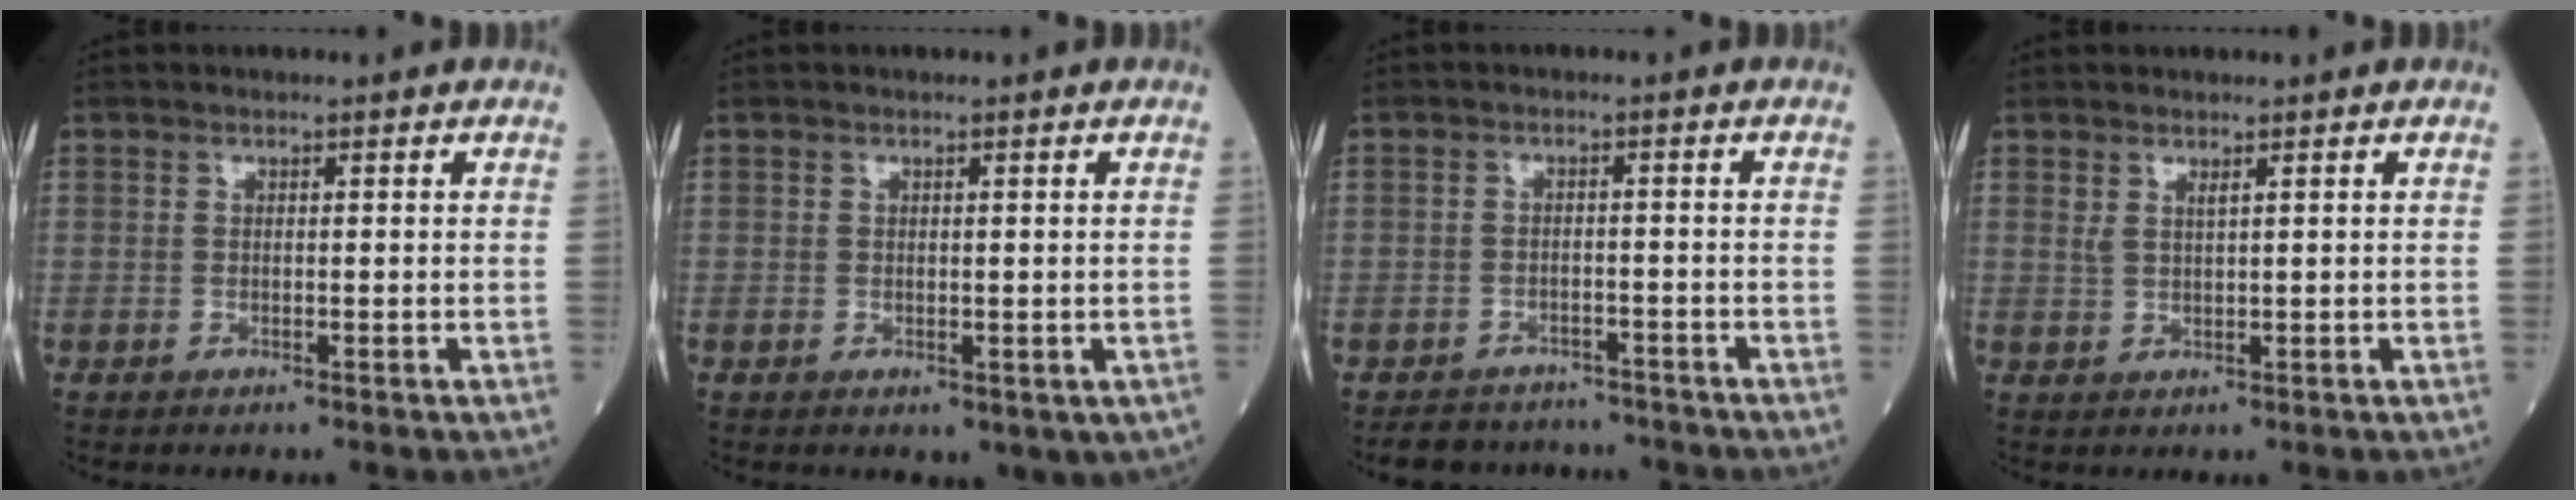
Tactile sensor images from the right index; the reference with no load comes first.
{"total": 2.9, "force": [-0.6, 1.8, 2.2], "torque": [-0.022, -0.002, 0.004]}
{"total": 6.6, "force": [-5.9, 2.9, 0.2], "torque": [0.010, 0.011, -0.080]}
{"total": 1.5, "force": [1.0, 0.1, 1.1], "torque": [-0.031, -0.001, 0.026]}